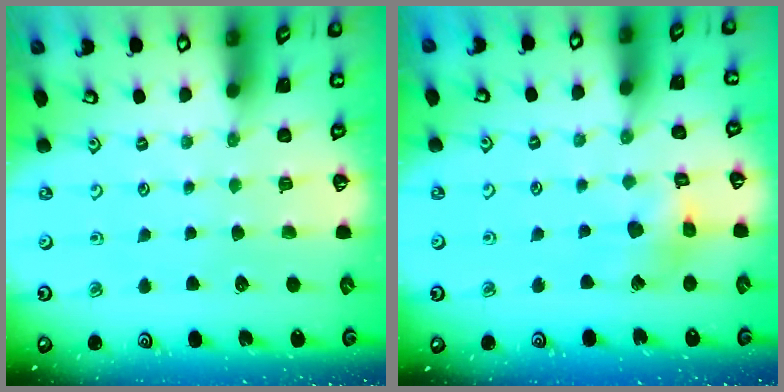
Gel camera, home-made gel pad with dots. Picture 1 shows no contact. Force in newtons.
{"total": 10.6, "press": 10.5, "slide": 1.3}